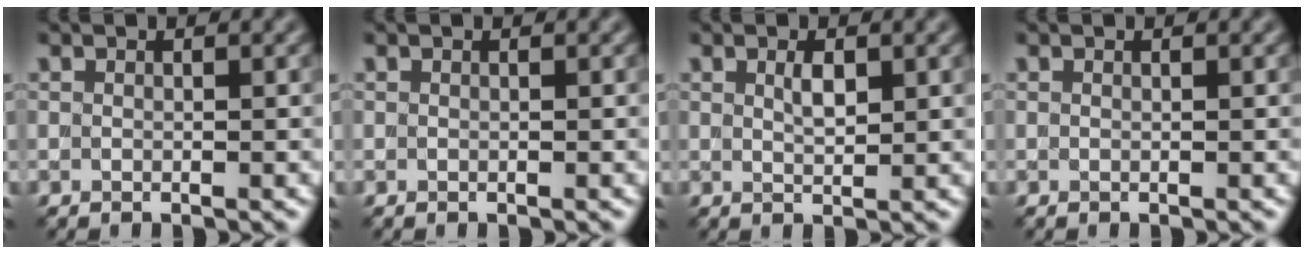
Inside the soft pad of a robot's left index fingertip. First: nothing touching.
{"total": 0.0}
{"total": 1.4, "force": [0.7, 0.5, 1.1], "torque": [-0.023, 0.002, 0.014]}
{"total": 0.0}